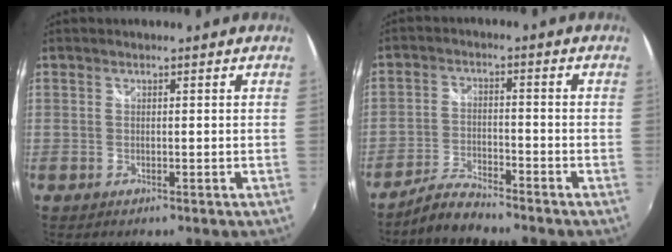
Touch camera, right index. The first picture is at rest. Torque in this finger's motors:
{"motor_torque": [-1.08, -0.12, -0.82, -0.10]}